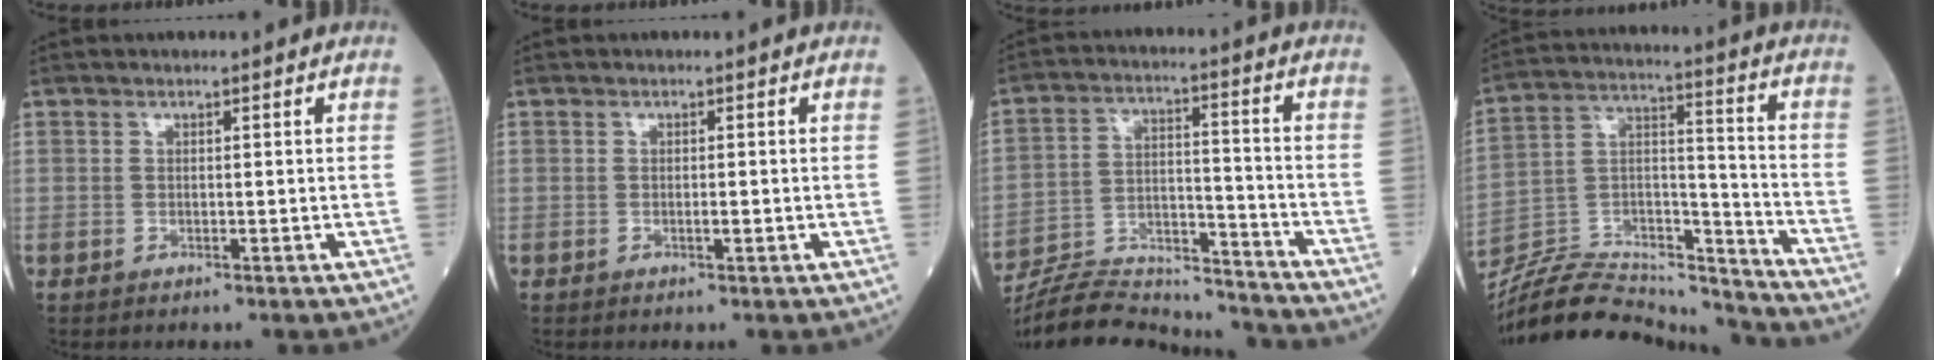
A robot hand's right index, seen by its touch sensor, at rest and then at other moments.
{"total": 1.1, "force": [-0.3, 0.4, 1.0], "torque": [-0.024, -0.001, -0.004]}
{"total": 21.9, "force": [-20.8, 3.0, 6.1], "torque": [-0.159, -0.005, -0.335]}
{"total": 23.2, "force": [-21.9, 3.4, 6.7], "torque": [-0.161, 0.021, -0.372]}